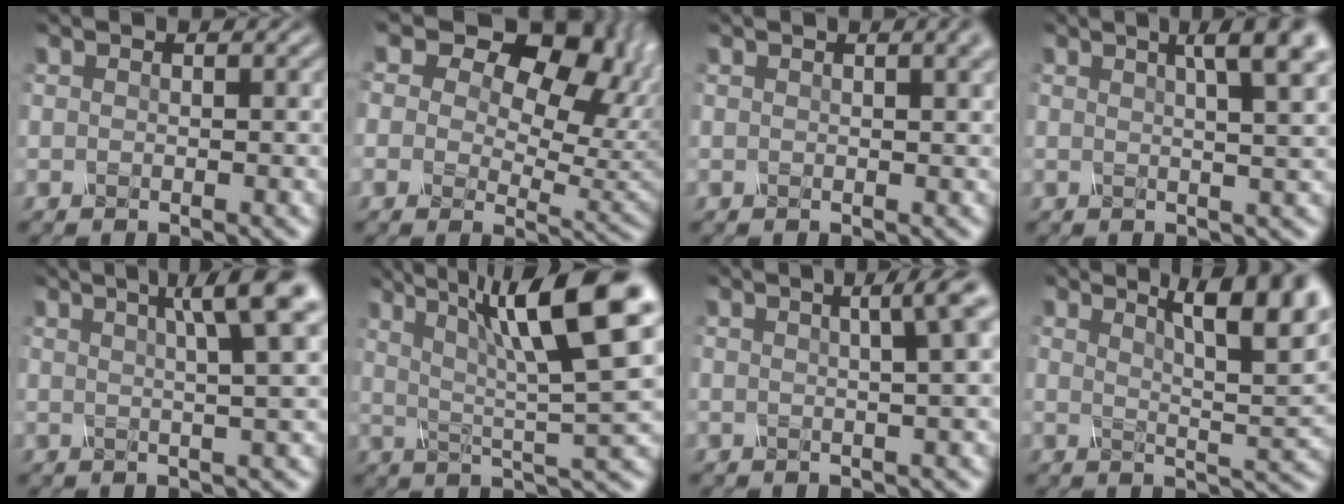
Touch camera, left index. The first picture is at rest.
{"total": 14.0, "force": [6.4, 8.7, 9.0], "torque": [-0.123, 0.024, 0.088]}
{"total": 4.0, "force": [2.1, 1.7, 3.0], "torque": [-0.018, 0.022, 0.007]}
{"total": 5.6, "force": [2.4, 1.5, 4.9], "torque": [-0.038, 0.021, 0.018]}
{"total": 7.2, "force": [3.0, 1.5, 6.3], "torque": [-0.057, 0.028, 0.028]}
{"total": 11.7, "force": [4.8, 2.4, 10.4], "torque": [-0.167, 0.013, 0.079]}
{"total": 6.1, "force": [2.4, 1.9, 5.3], "torque": [-0.041, 0.039, 0.003]}
{"total": 9.0, "force": [4.9, 2.7, 7.1], "torque": [-0.070, 0.020, 0.062]}